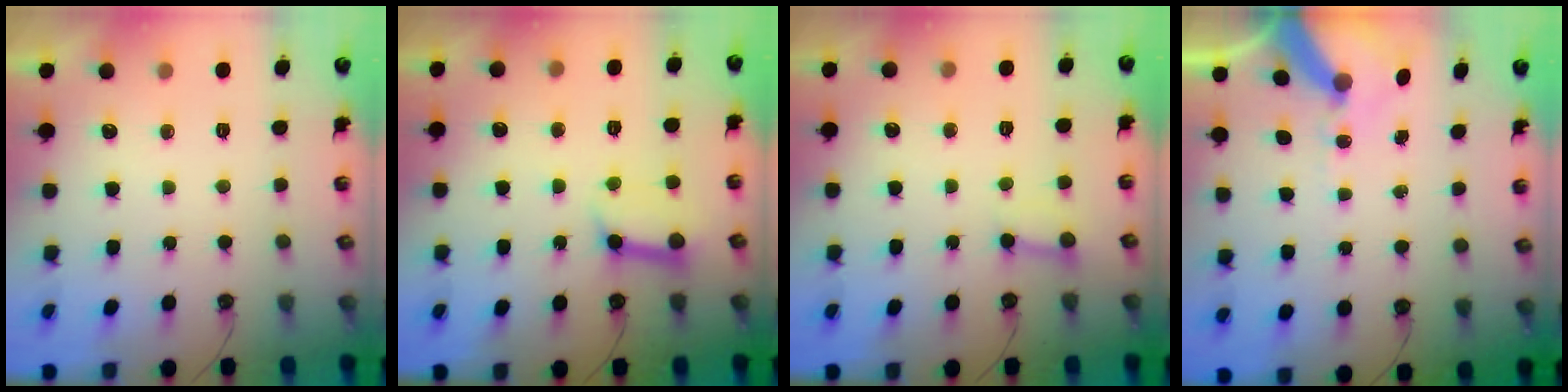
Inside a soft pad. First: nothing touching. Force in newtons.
{"total": 9.3, "press": 9.2, "slide": 1.2}
{"total": 3.3, "press": 3.3, "slide": 0.2}
{"total": 10.2, "press": 10.1, "slide": 1.4}